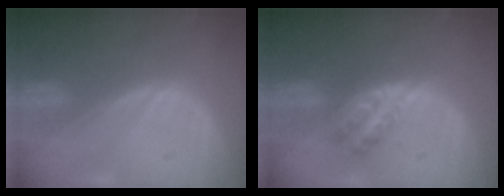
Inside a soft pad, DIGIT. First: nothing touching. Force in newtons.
{"total": 5.3, "press": 4.9, "slide": 2.0}